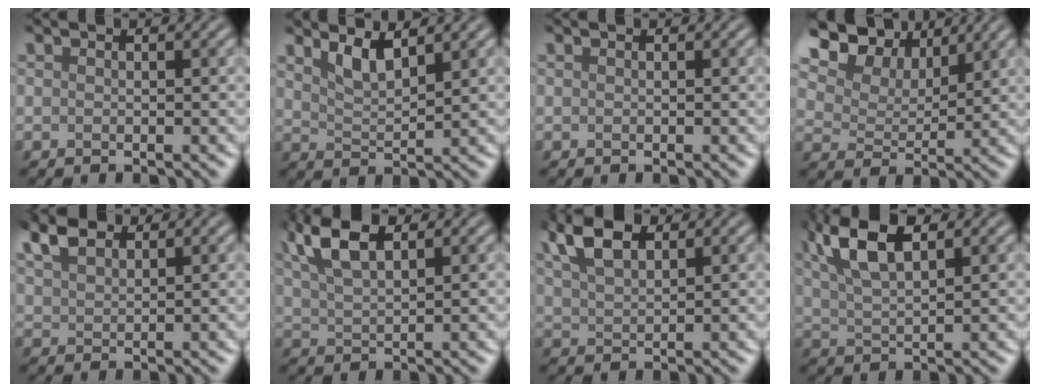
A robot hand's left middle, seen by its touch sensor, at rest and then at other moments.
{"total": 2.7, "force": [1.9, 0.7, 1.8], "torque": [-0.040, -0.010, 0.040]}
{"total": 0.0}
{"total": 11.7, "force": [7.3, 7.0, 5.9], "torque": [-0.135, 0.017, 0.122]}
{"total": 3.9, "force": [2.6, 2.0, 2.1], "torque": [-0.055, 0.012, 0.051]}
{"total": 5.8, "force": [3.0, 2.5, 4.3], "torque": [-0.100, 0.012, 0.057]}
{"total": 5.1, "force": [3.0, 2.5, 3.3], "torque": [-0.078, 0.012, 0.058]}
{"total": 6.6, "force": [3.1, 2.7, 5.1], "torque": [-0.113, 0.013, 0.059]}